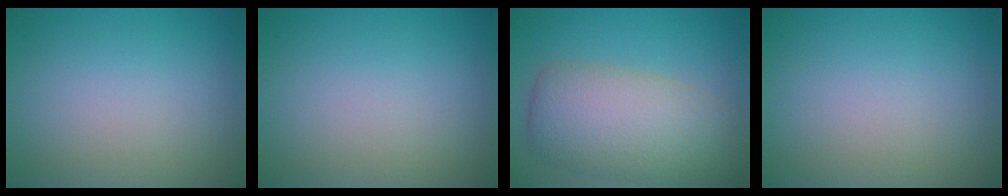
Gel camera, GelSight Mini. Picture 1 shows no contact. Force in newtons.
{"total": 0.0}
{"total": 8.2, "press": 8.2, "slide": 0.3}
{"total": 0.0}